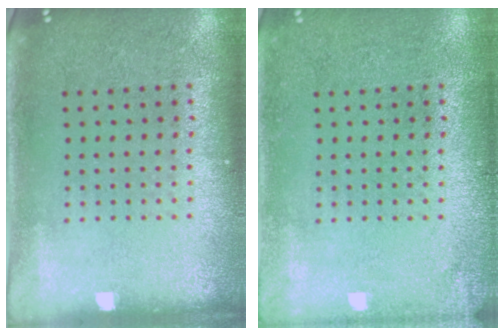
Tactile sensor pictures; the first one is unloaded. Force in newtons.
{"total": 1.3, "press": 1.3, "slide": 0.1}